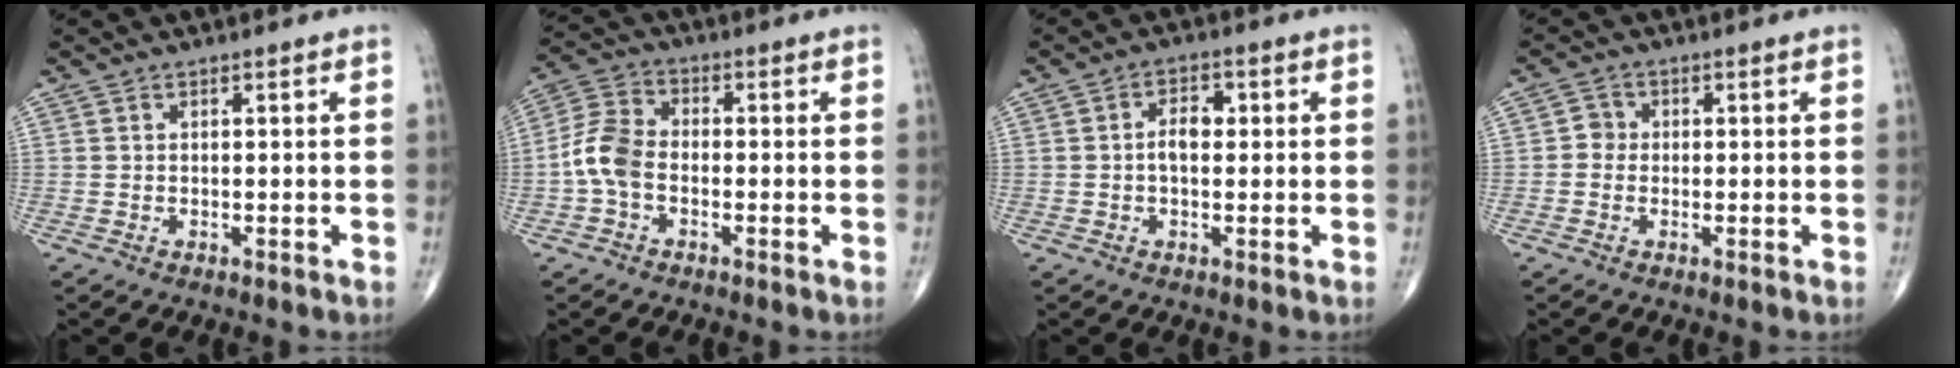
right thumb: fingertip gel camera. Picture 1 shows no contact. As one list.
[{"total": 7.3, "force": [-1.7, 4.8, 5.3], "torque": [-0.107, 0.023, -0.048]}, {"total": 4.7, "force": [0.3, 2.8, 3.8], "torque": [-0.062, 0.013, 0.000]}, {"total": 2.2, "force": [-0.3, 2.1, 0.8], "torque": [0.003, 0.008, -0.012]}]